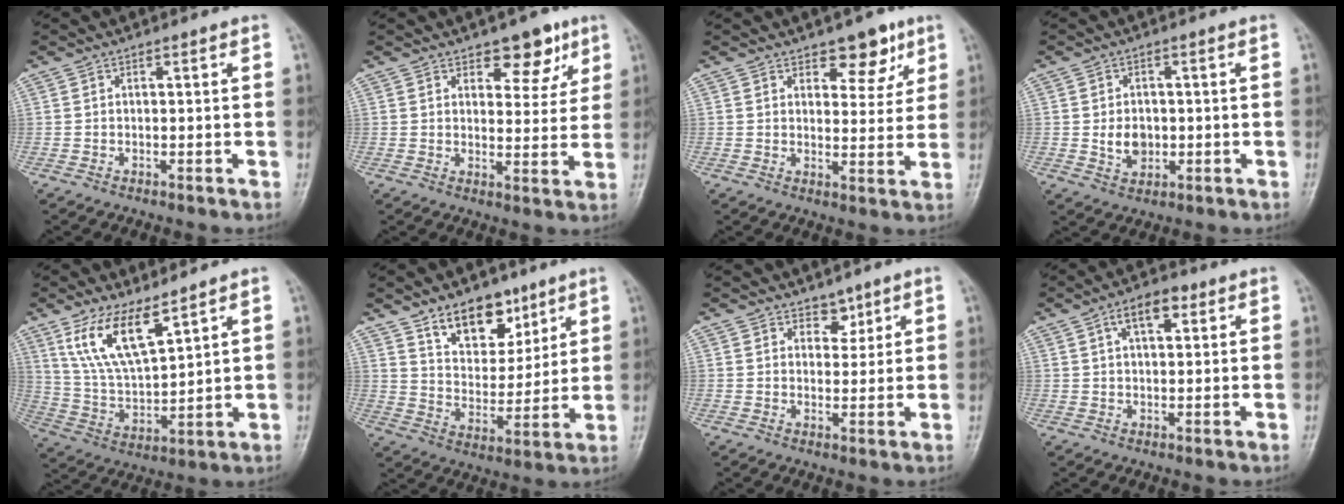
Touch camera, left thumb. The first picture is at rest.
{"total": 7.7, "force": [4.7, 4.2, 4.4], "torque": [-0.020, -0.025, 0.064]}
{"total": 7.1, "force": [4.5, 3.9, 3.9], "torque": [-0.015, -0.025, 0.061]}
{"total": 4.6, "force": [-0.3, 3.5, 3.0], "torque": [-0.033, -0.002, 0.001]}
{"total": 11.6, "force": [7.4, 4.0, 7.9], "torque": [-0.143, -0.039, 0.162]}
{"total": 12.4, "force": [8.3, 7.1, 5.9], "torque": [-0.054, -0.056, 0.145]}
{"total": 3.3, "force": [2.3, 2.1, 0.9], "torque": [0.011, -0.015, 0.035]}
{"total": 6.3, "force": [2.8, 3.2, 4.7], "torque": [-0.065, 0.001, 0.042]}